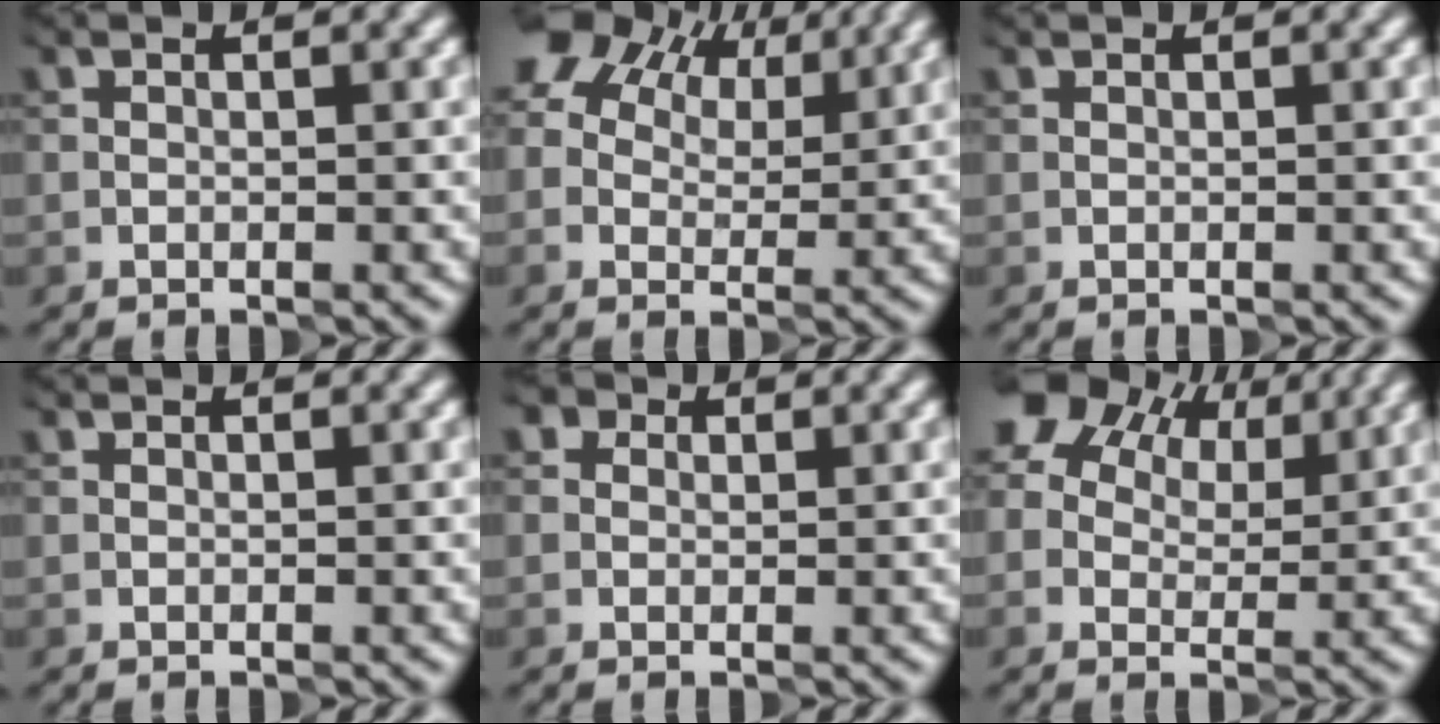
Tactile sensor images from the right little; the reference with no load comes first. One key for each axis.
{"total": 10.1, "fx": 5.4, "fy": 5.9, "fz": 6.1, "tx": -0.113, "ty": 0.029, "tz": 0.085}
{"total": 0.0}
{"total": 0.0}
{"total": 2.7, "fx": 1.4, "fy": 2.0, "fz": 1.0, "tx": -0.007, "ty": 0.009, "tz": 0.005}
{"total": 9.9, "fx": 5.1, "fy": 6.1, "fz": 6.0, "tx": -0.104, "ty": 0.023, "tz": 0.083}